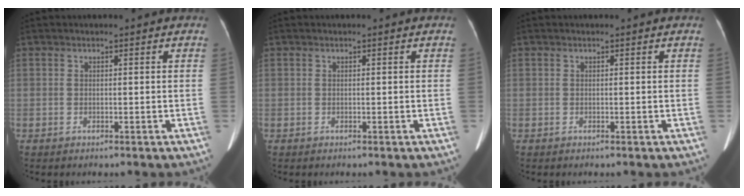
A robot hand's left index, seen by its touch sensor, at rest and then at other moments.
{"total": 0.0}
{"total": 0.0}